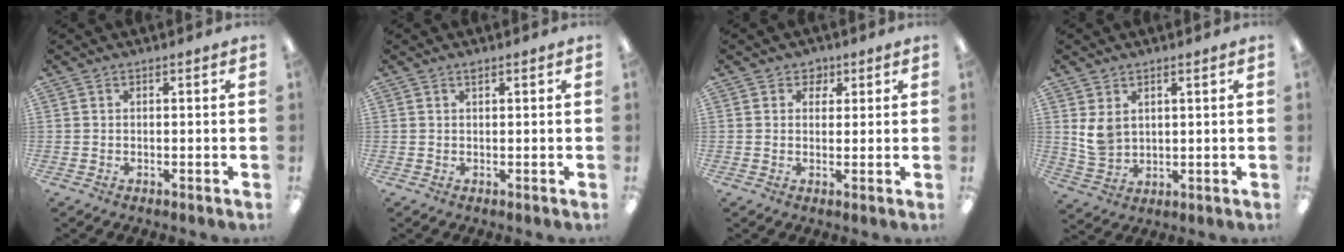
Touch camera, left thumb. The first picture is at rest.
{"total": 0.9, "force": [0.6, 0.3, 0.6], "torque": [-0.015, 0.002, 0.011]}
{"total": 2.8, "force": [1.4, 2.4, 0.5], "torque": [0.000, -0.002, 0.023]}
{"total": 5.4, "force": [2.3, 4.0, 2.8], "torque": [-0.058, -0.004, 0.045]}